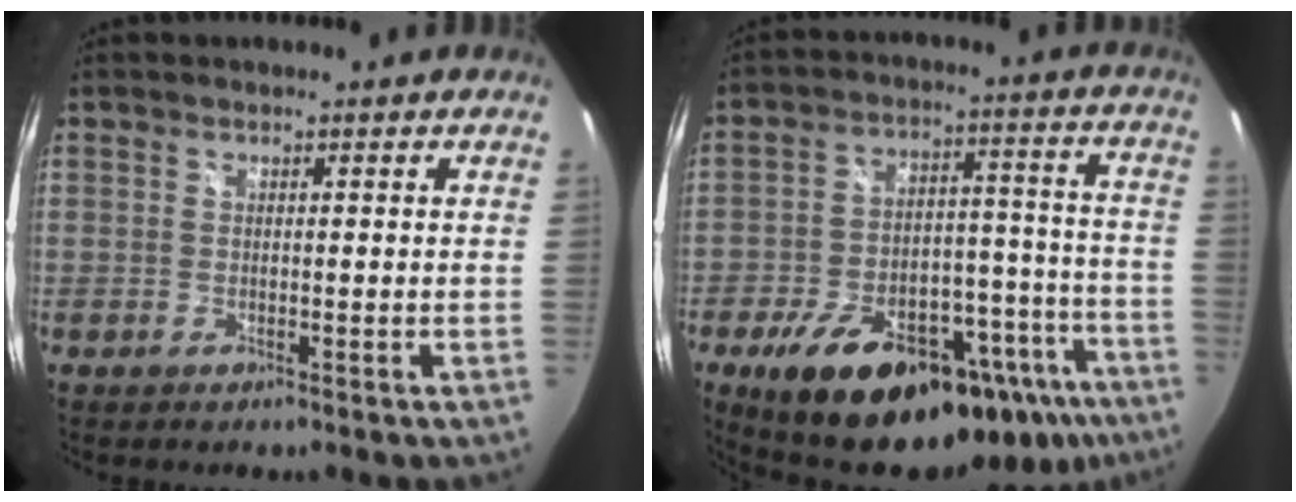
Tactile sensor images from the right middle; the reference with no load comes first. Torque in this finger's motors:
{"motor_torque": [1.48, -0.66, 0.43, 0.21]}